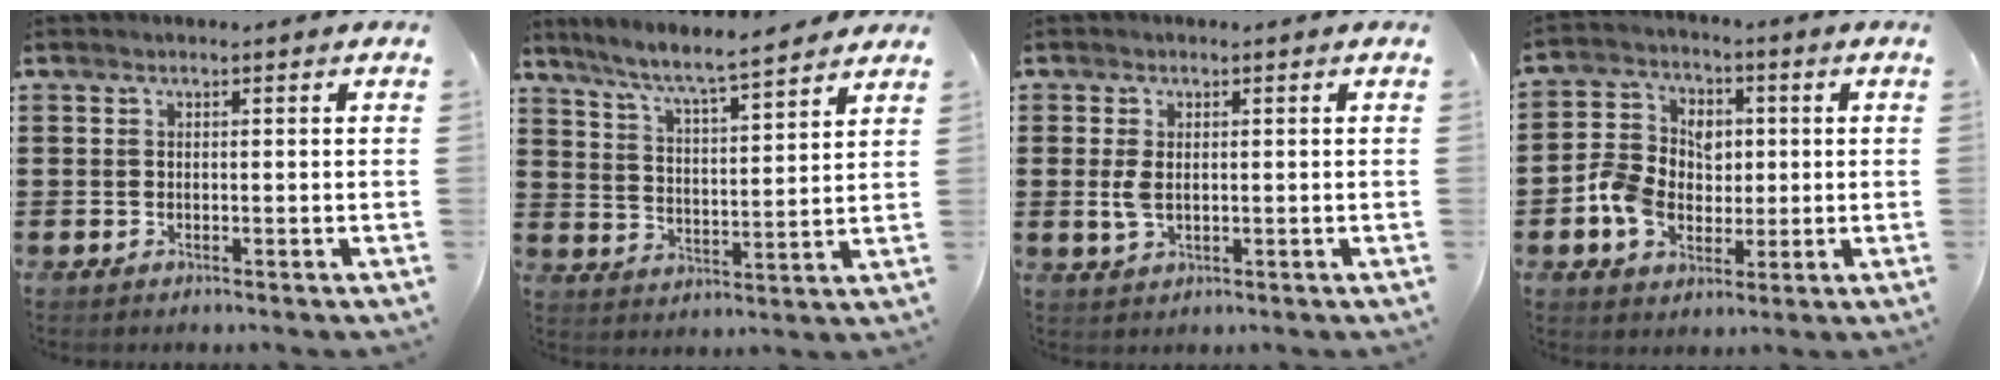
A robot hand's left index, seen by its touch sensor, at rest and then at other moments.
{"total": 6.6, "force": [5.9, 0.0, 3.0], "torque": [-0.084, -0.037, 0.098]}
{"total": 2.9, "force": [0.0, 1.6, 2.4], "torque": [-0.063, -0.002, -0.004]}
{"total": 7.6, "force": [-1.1, 6.6, 3.7], "torque": [-0.103, 0.018, -0.021]}